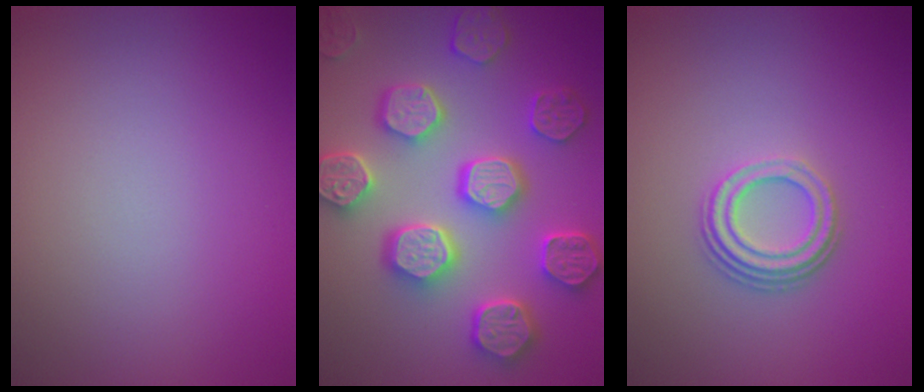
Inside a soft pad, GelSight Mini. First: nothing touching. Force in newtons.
{"total": 7.2, "press": 6.5, "slide": 3.1}
{"total": 3.3, "press": 2.4, "slide": 2.3}